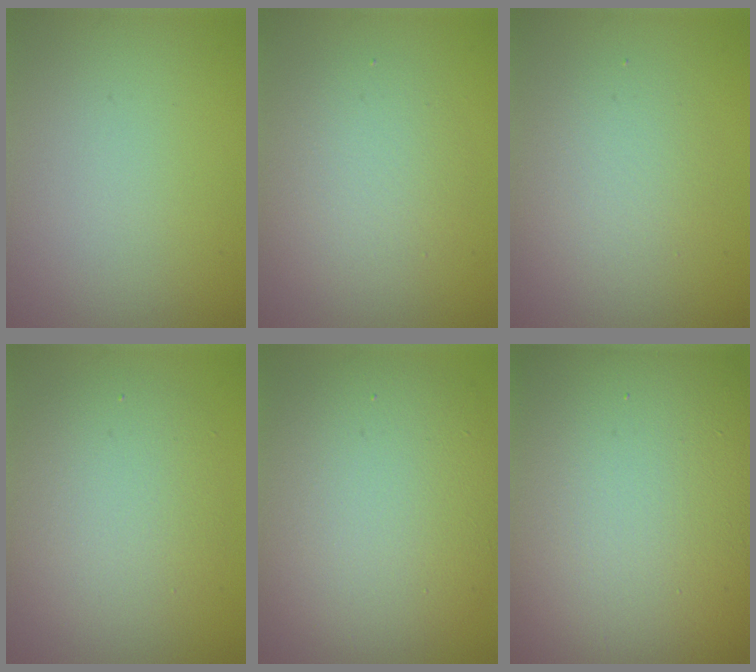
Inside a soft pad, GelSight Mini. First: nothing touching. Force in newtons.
{"total": 3.9, "press": 3.9, "slide": 0.2}
{"total": 3.0, "press": 3.0, "slide": 0.2}
{"total": 5.3, "press": 5.3, "slide": 0.3}
{"total": 10.1, "press": 10.1, "slide": 0.5}
{"total": 23.0, "press": 22.9, "slide": 1.0}